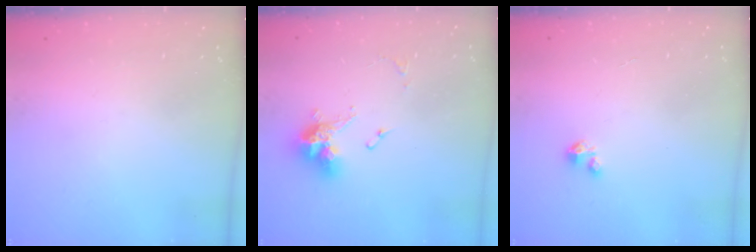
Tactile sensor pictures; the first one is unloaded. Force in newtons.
{"total": 11.4, "press": 11.4, "slide": 0.9}
{"total": 2.0, "press": 2.0, "slide": 0.1}